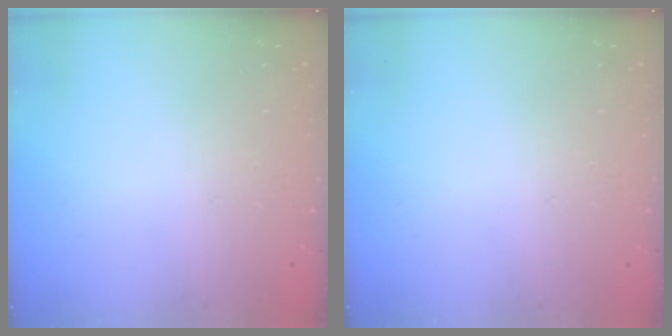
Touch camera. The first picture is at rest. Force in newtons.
{"total": 0.0}